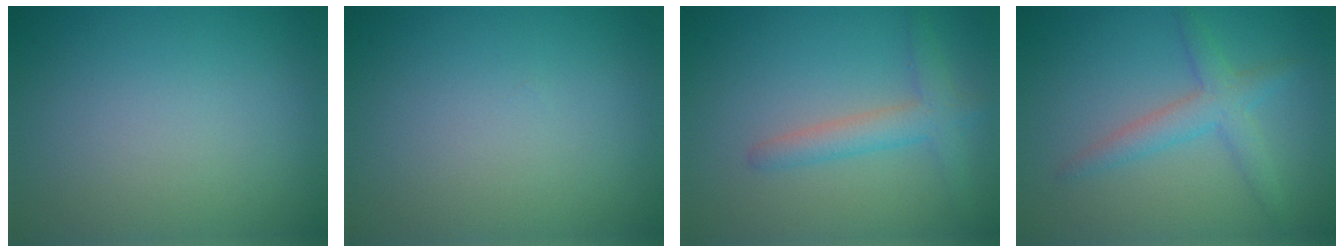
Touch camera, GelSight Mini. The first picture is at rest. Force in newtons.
{"total": 0.0}
{"total": 2.7, "press": 2.7, "slide": 0.2}
{"total": 2.9, "press": 2.9, "slide": 0.1}